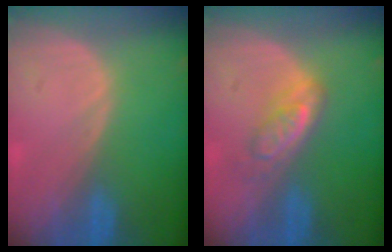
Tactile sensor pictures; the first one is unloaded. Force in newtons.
{"total": 4.8, "press": 4.5, "slide": 1.5}